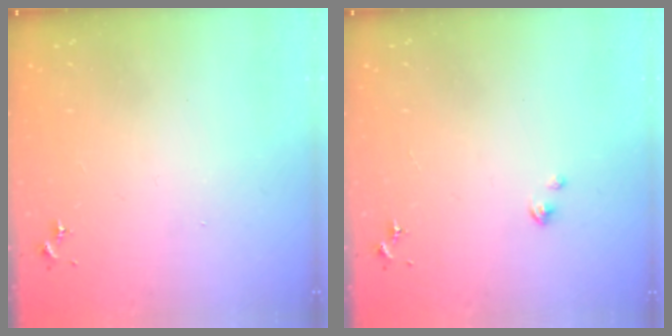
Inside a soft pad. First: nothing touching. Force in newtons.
{"total": 1.9, "press": 1.9, "slide": 0.2}